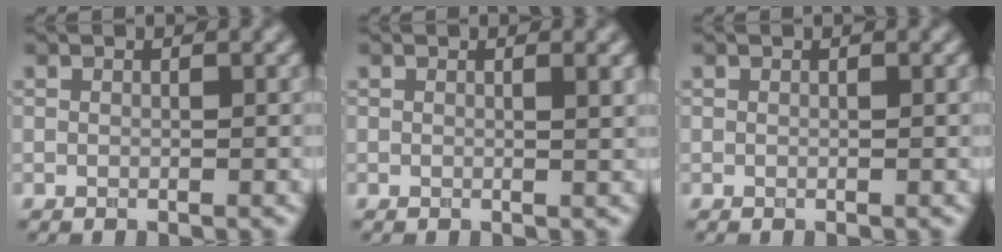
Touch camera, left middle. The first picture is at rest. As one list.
[{"total": 1.0, "force": [0.4, 0.3, 0.9], "torque": [-0.007, 0.000, 0.004]}, {"total": 0.0}]